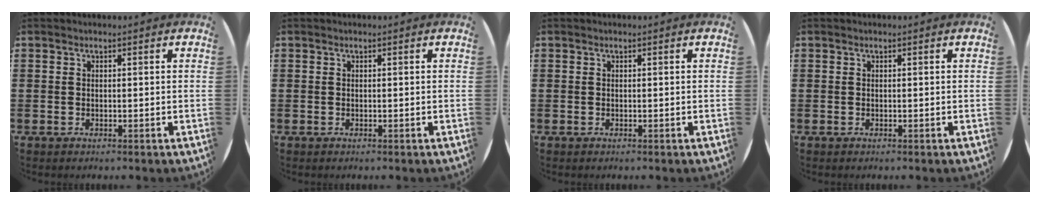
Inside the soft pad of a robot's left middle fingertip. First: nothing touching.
{"total": 0.0}
{"total": 0.0}
{"total": 0.0}